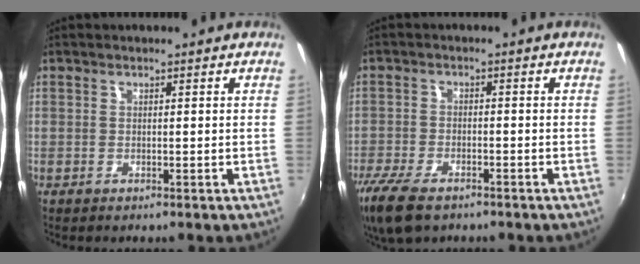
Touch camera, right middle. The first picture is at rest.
{"total": 10.7, "force": [-7.6, 4.4, 6.1], "torque": [-0.159, -0.034, -0.142]}